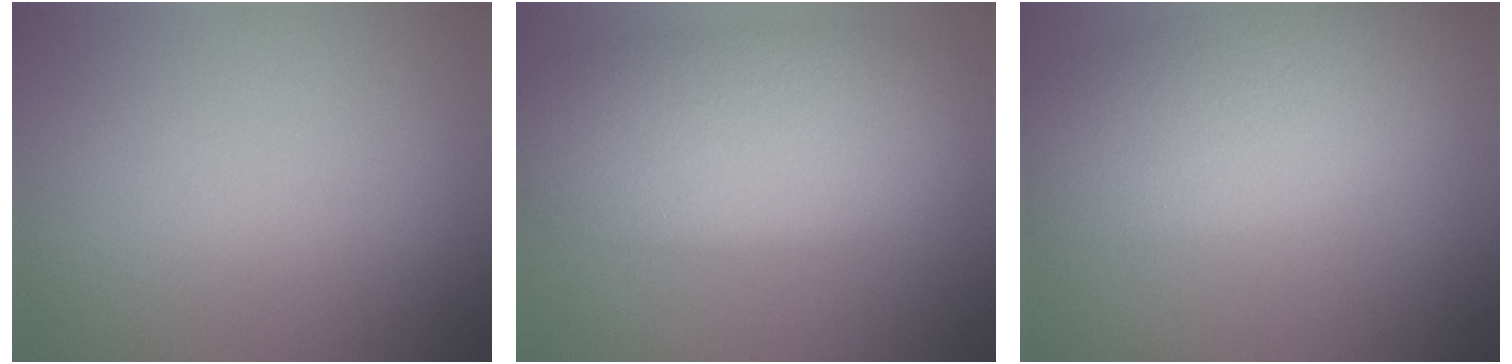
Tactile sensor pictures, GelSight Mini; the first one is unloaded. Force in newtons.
{"total": 9.6, "press": 9.6, "slide": 0.6}
{"total": 8.5, "press": 8.5, "slide": 0.4}